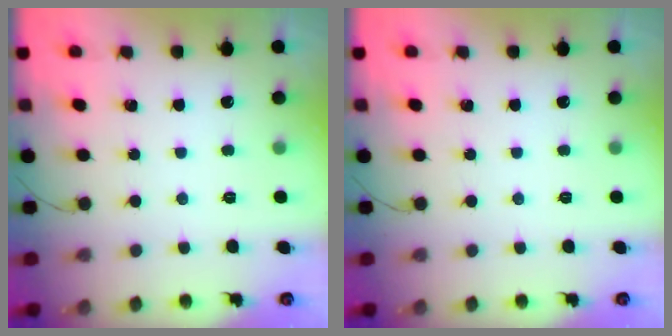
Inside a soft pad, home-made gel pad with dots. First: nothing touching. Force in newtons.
{"total": 0.0}